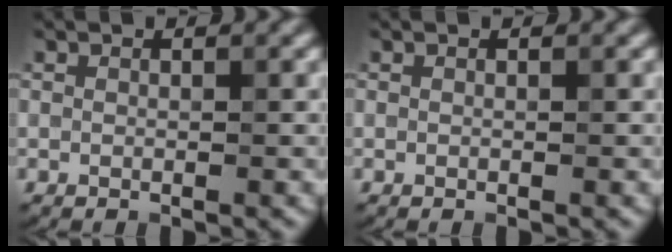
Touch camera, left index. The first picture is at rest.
{"total": 0.0}